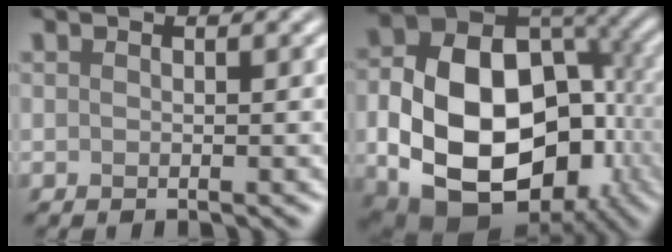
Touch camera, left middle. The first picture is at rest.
{"total": 17.3, "force": [-3.2, 12.2, 11.9], "torque": [-0.211, -0.033, -0.034]}